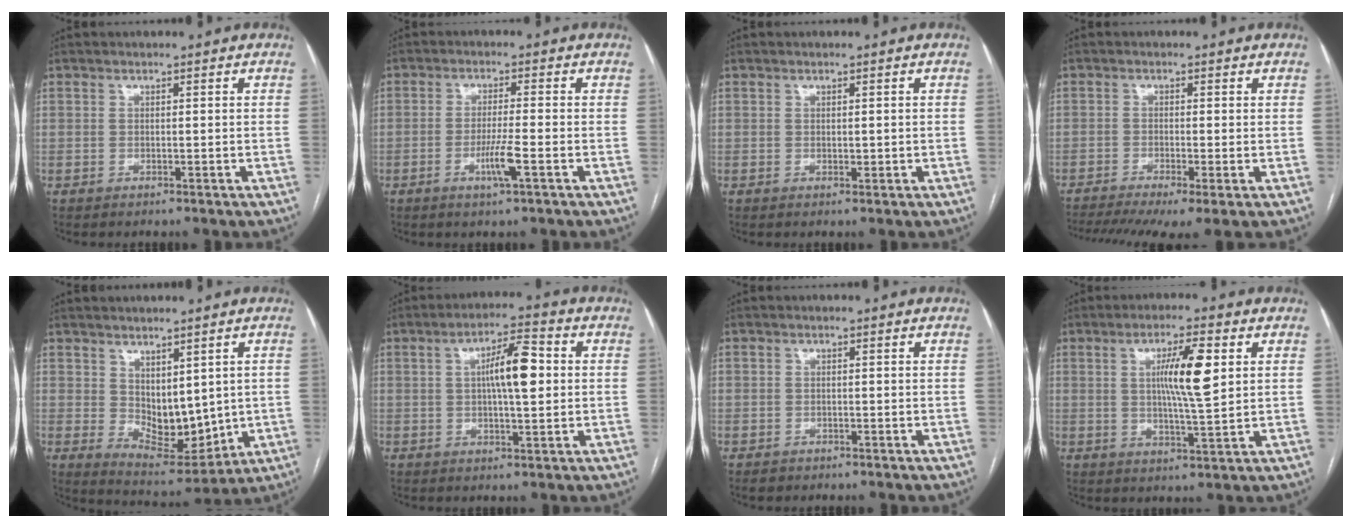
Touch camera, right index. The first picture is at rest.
{"total": 4.6, "force": [-1.8, -0.2, 4.2], "torque": [-0.081, -0.009, -0.034]}
{"total": 1.0, "force": [0.1, 0.5, 0.8], "torque": [-0.012, -0.003, 0.004]}
{"total": 9.8, "force": [-6.5, 1.7, 7.1], "torque": [-0.121, -0.010, -0.105]}
{"total": 8.9, "force": [1.0, 5.0, 7.3], "torque": [-0.104, -0.009, 0.043]}
{"total": 8.0, "force": [1.0, 1.7, 7.8], "torque": [-0.133, 0.016, 0.015]}
{"total": 1.5, "force": [-0.9, 1.2, 0.0], "torque": [-0.004, 0.004, -0.013]}
{"total": 8.4, "force": [2.0, 0.5, 8.2], "torque": [-0.143, 0.000, 0.035]}